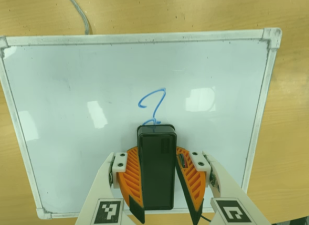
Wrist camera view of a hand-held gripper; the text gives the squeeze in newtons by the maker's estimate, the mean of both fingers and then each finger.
{"total": 8.6, "left": 8.1, "right": 9.0}